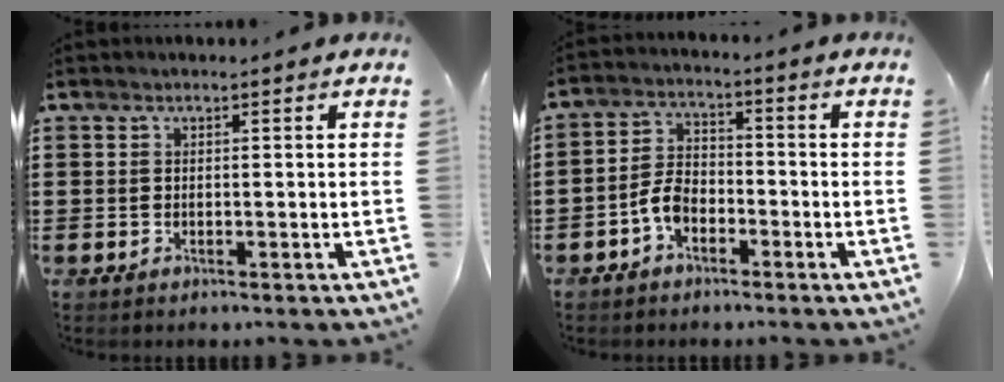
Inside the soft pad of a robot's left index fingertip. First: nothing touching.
{"total": 4.6, "force": [-2.4, 2.7, 2.9], "torque": [-0.074, 0.005, -0.052]}